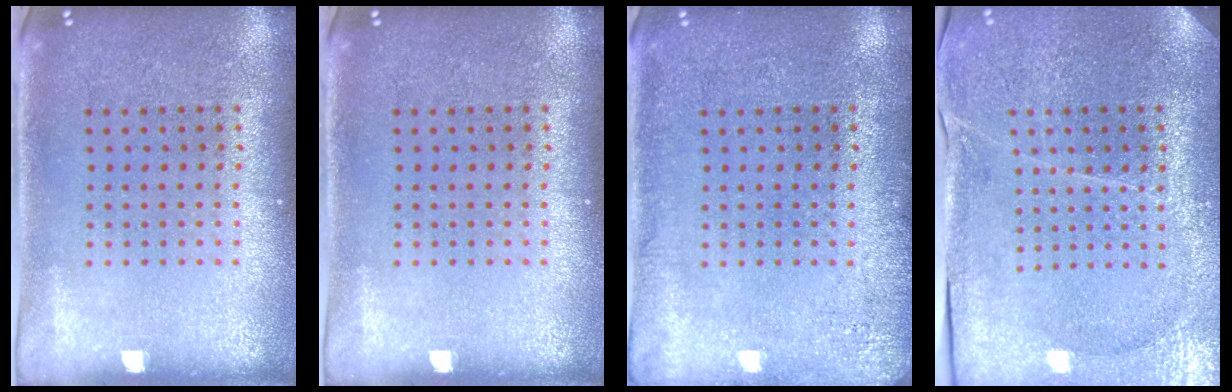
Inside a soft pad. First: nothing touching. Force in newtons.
{"total": 0.0}
{"total": 2.0, "press": 2.0, "slide": 0.3}
{"total": 3.7, "press": 3.5, "slide": 1.0}